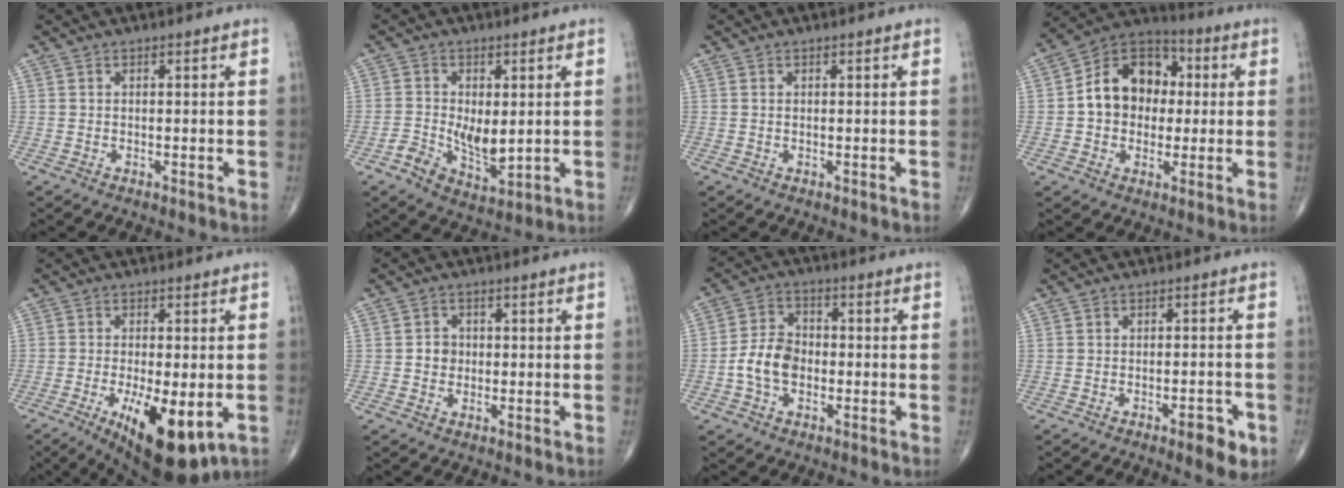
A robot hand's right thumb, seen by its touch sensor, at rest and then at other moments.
{"total": 7.7, "force": [-0.5, 4.5, 6.2], "torque": [-0.094, -0.004, -0.001]}
{"total": 0.0}
{"total": 14.4, "force": [0.9, 11.2, 9.0], "torque": [-0.104, 0.028, 0.004]}
{"total": 14.0, "force": [-4.6, 5.3, 12.1], "torque": [-0.182, -0.017, -0.057]}
{"total": 2.8, "force": [-0.2, 2.5, 1.2], "torque": [-0.003, 0.006, -0.006]}
{"total": 7.9, "force": [-1.7, 5.6, 5.4], "torque": [-0.090, 0.023, -0.042]}
{"total": 5.2, "force": [-2.6, 1.9, 4.2], "torque": [-0.044, 0.008, -0.032]}